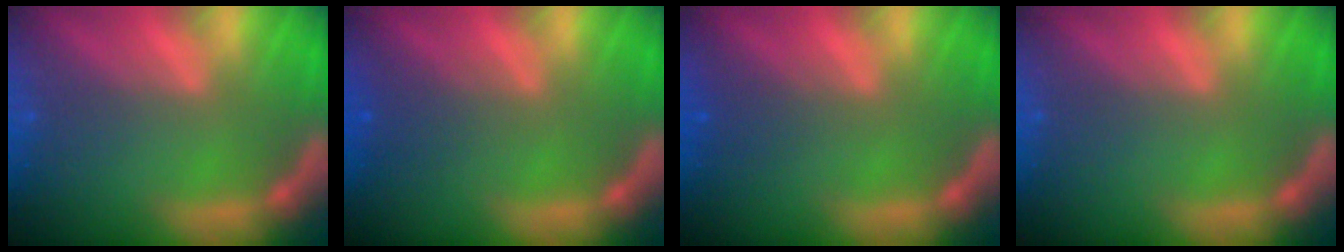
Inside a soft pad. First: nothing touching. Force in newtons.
{"total": 1.9}
{"total": 1.5}
{"total": 0.0}